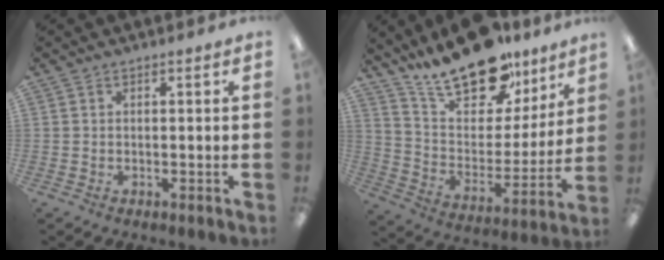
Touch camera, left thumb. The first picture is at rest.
{"total": 21.5, "force": [16.4, 9.5, 10.2], "torque": [-0.167, -0.109, 0.289]}